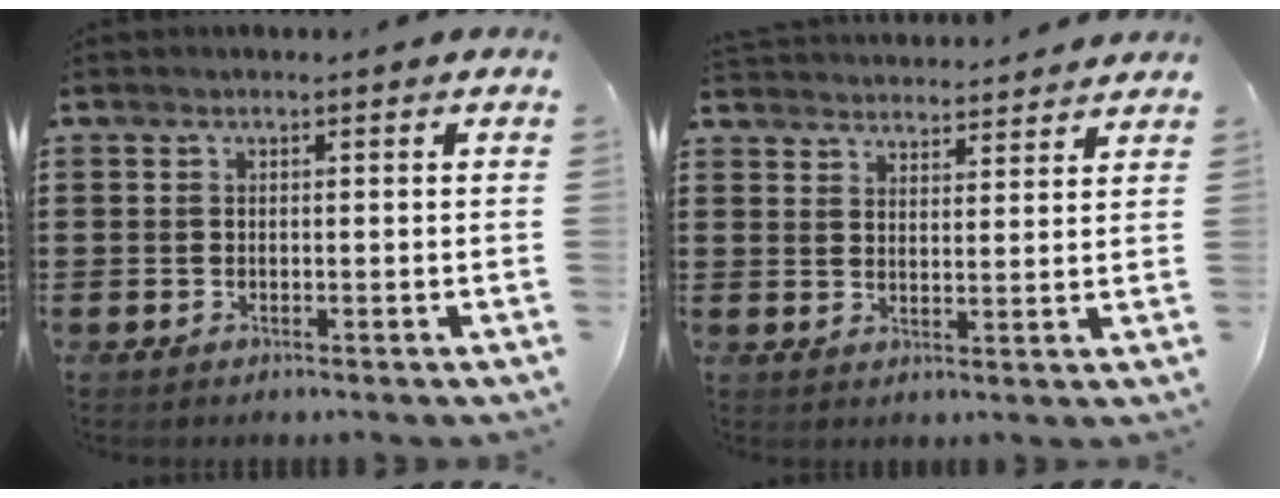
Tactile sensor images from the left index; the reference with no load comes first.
{"total": 3.7, "force": [3.7, 0.1, -0.3], "torque": [-0.008, -0.019, 0.067]}